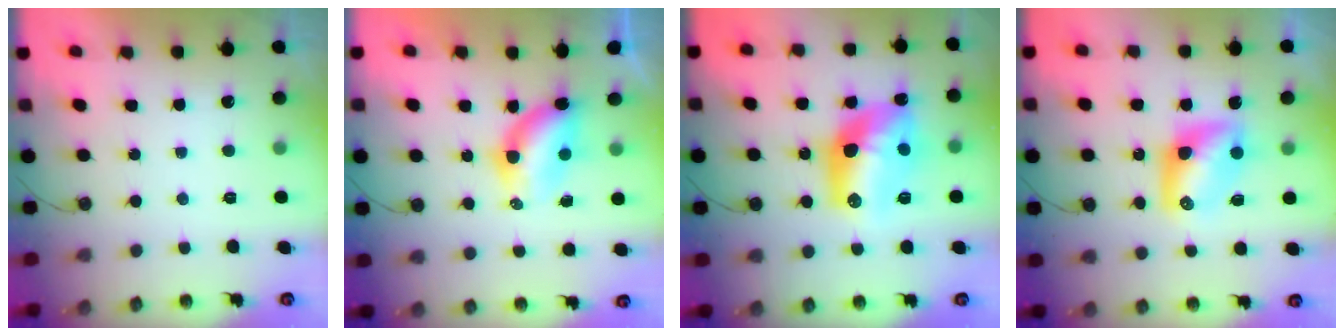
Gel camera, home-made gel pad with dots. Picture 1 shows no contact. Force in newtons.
{"total": 7.9, "press": 6.9, "slide": 3.8}
{"total": 15.6, "press": 15.6, "slide": 1.1}
{"total": 9.1, "press": 9.0, "slide": 0.8}